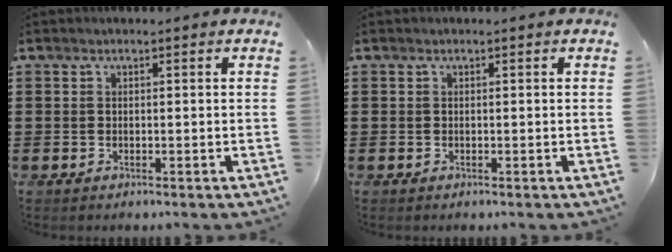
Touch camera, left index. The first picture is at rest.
{"total": 0.0}